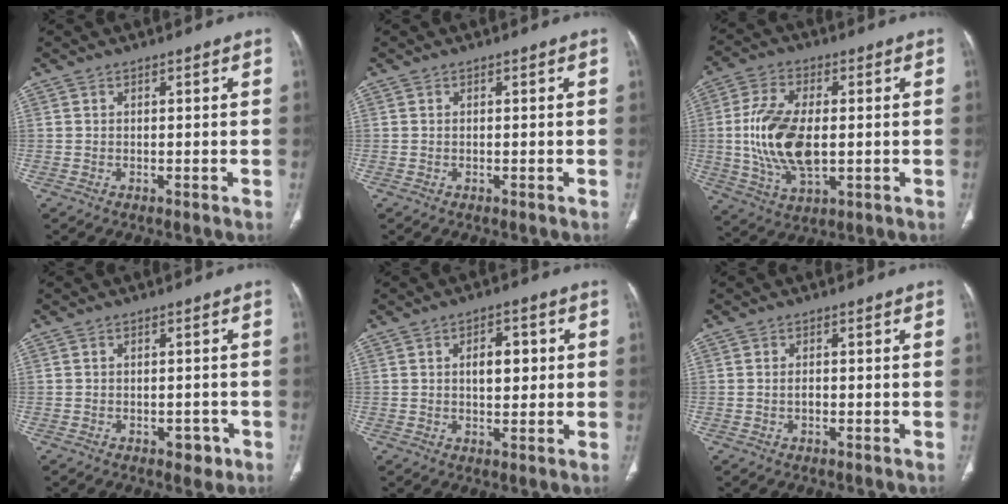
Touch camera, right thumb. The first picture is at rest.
{"total": 0.0}
{"total": 14.4, "force": [-0.3, 7.5, 12.3], "torque": [-0.248, -0.005, -0.001]}
{"total": 2.7, "force": [-1.3, 1.8, 1.5], "torque": [-0.006, 0.005, -0.013]}
{"total": 5.8, "force": [1.0, 3.2, 4.7], "torque": [-0.050, 0.003, 0.016]}
{"total": 1.3, "force": [-0.2, 0.7, 1.0], "torque": [-0.020, 0.002, -0.003]}